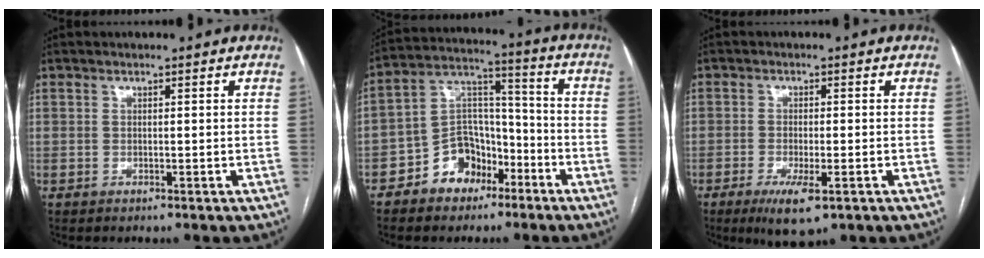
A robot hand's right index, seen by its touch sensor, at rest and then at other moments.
{"total": 10.2, "force": [-5.8, 7.3, 4.2], "torque": [-0.079, 0.037, -0.100]}
{"total": 6.1, "force": [-3.2, 1.5, 5.0], "torque": [-0.088, -0.013, -0.047]}